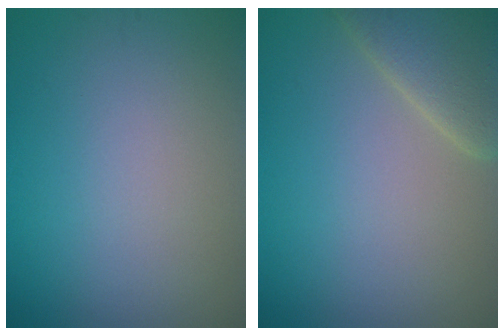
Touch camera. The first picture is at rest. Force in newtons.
{"total": 4.6, "press": 4.6, "slide": 0.4}